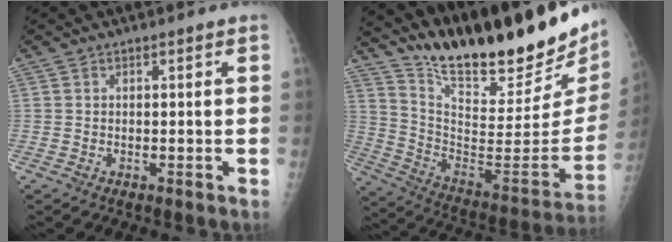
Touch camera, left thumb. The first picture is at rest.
{"total": 31.0, "force": [23.6, 7.6, 18.5], "torque": [-0.268, -0.123, 0.363]}